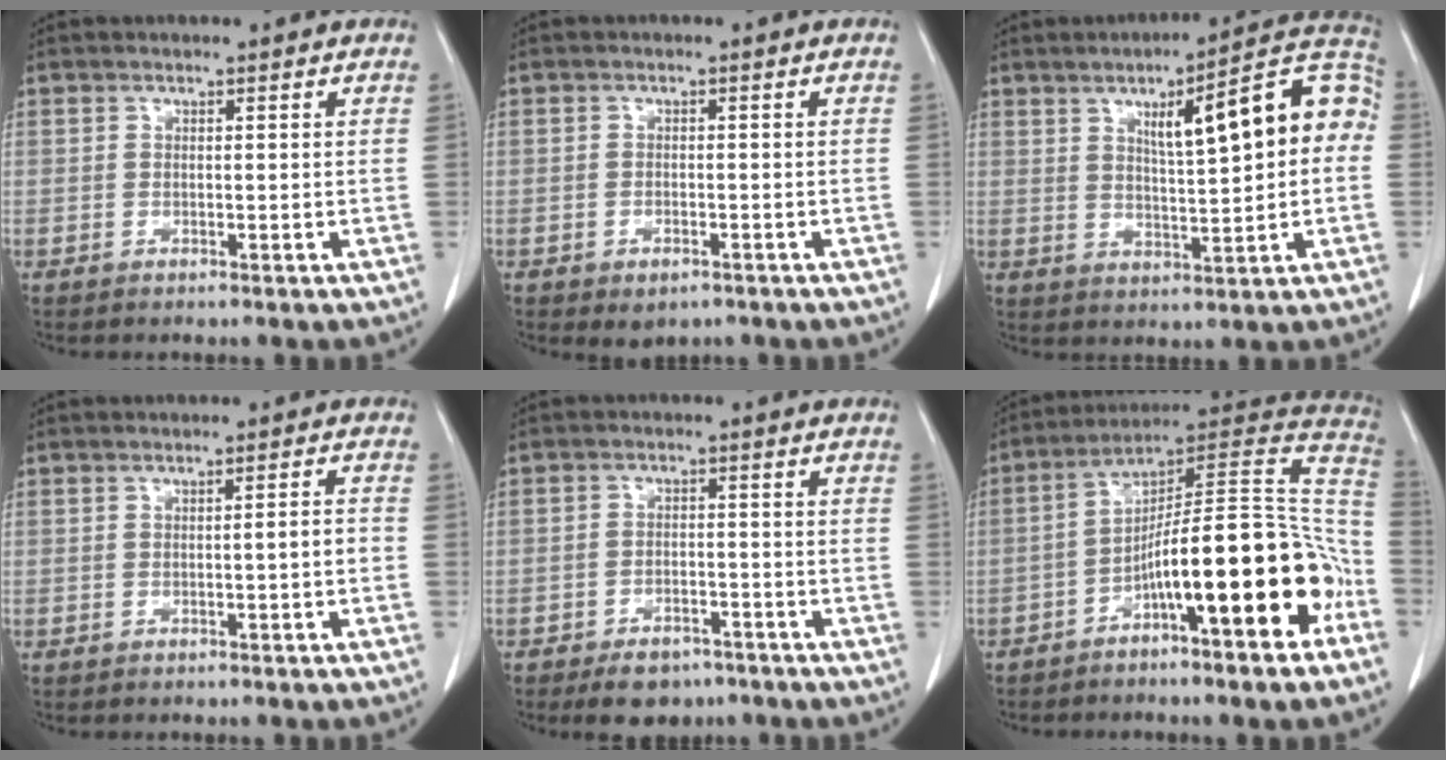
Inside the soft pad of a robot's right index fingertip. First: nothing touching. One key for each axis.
{"total": 2.8, "fx": -1.7, "fy": 1.7, "fz": 1.5, "tx": -0.017, "ty": 0.000, "tz": -0.013}
{"total": 15.1, "fx": 3.0, "fy": 2.9, "fz": 14.5, "tx": -0.196, "ty": 0.037, "tz": 0.040}
{"total": 1.8, "fx": -0.6, "fy": 0.0, "fz": 1.7, "tx": -0.023, "ty": 0.002, "tz": -0.009}
{"total": 6.3, "fx": -4.7, "fy": 3.2, "fz": 2.7, "tx": -0.043, "ty": 0.001, "tz": -0.068}
{"total": 20.2, "fx": -7.5, "fy": 2.8, "fz": 18.6, "tx": -0.237, "ty": 0.039, "tz": -0.109}